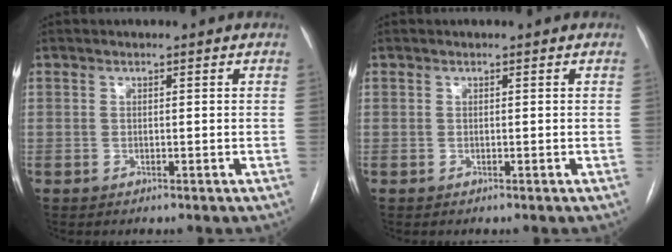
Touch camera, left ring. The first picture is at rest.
{"total": 0.0}